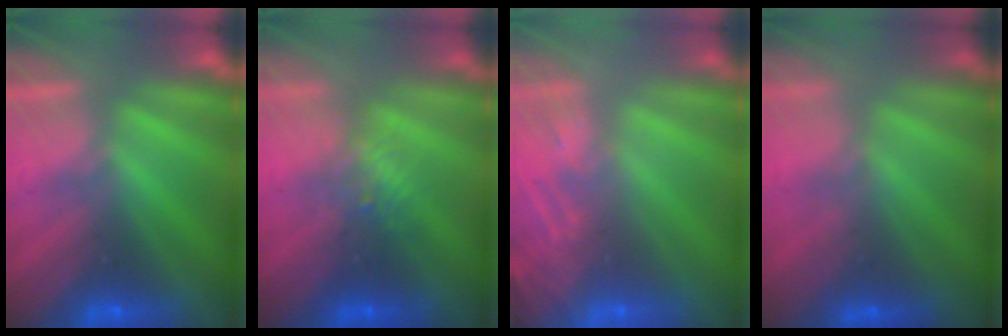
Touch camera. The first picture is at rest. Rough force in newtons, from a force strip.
{"total": 2.2}
{"total": 7.4}
{"total": 1.2}